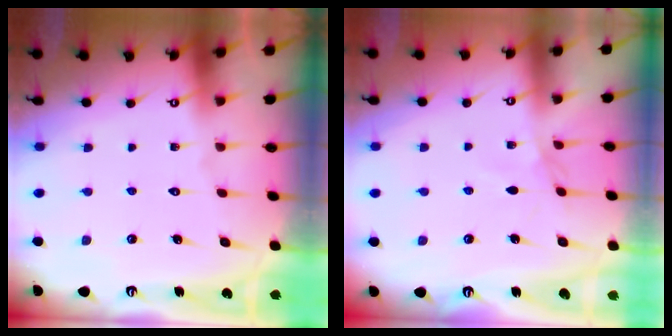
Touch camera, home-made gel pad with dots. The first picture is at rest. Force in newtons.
{"total": 1.7, "press": 1.7, "slide": 0.4}